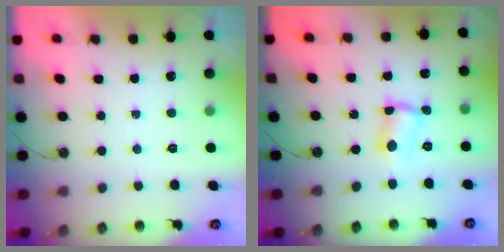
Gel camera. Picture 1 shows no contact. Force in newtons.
{"total": 2.8, "press": 2.8, "slide": 0.6}